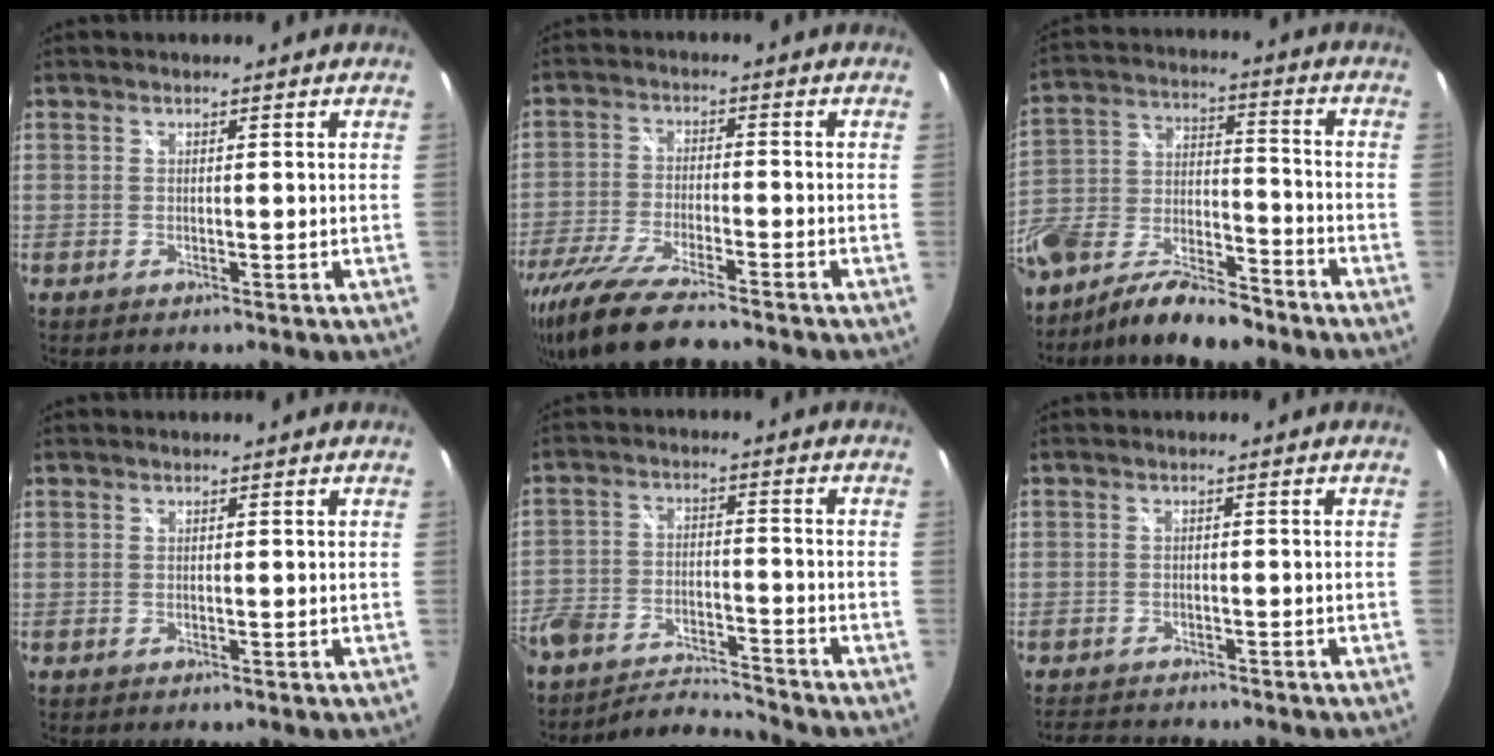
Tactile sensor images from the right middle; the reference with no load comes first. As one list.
[{"total": 14.2, "force": [-11.6, 2.4, 7.9], "torque": [-0.175, -0.040, -0.210]}, {"total": 14.9, "force": [-8.7, 7.6, 9.3], "torque": [-0.216, -0.001, -0.160]}, {"total": 0.0}, {"total": 12.1, "force": [-10.5, 3.9, 4.7], "torque": [-0.116, -0.015, -0.186]}, {"total": 5.2, "force": [-4.8, 1.9, 1.0], "torque": [-0.035, 0.008, -0.076]}]